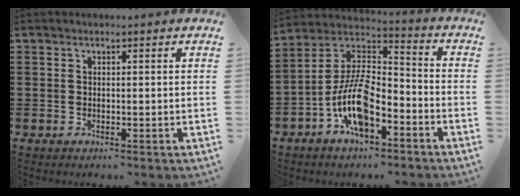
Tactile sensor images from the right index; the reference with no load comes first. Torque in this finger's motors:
{"motor_torque": [2.14, 0.00, 0.51, 0.15]}